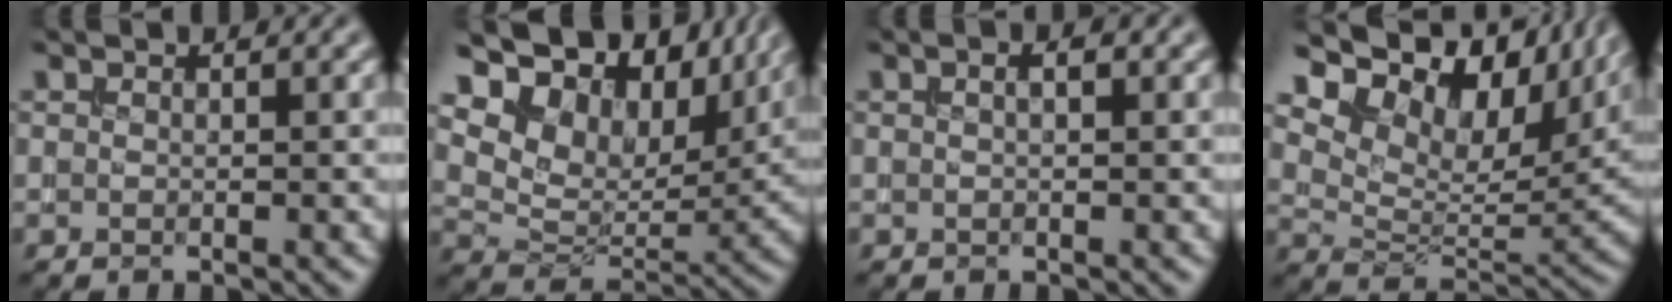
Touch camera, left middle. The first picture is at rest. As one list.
[{"total": 14.8, "force": [9.2, 8.4, 8.0], "torque": [-0.169, 0.034, 0.141]}, {"total": 1.6, "force": [0.7, 0.6, 1.3], "torque": [-0.013, -0.007, 0.006]}, {"total": 16.1, "force": [8.9, 9.0, 9.8], "torque": [-0.188, 0.040, 0.154]}]